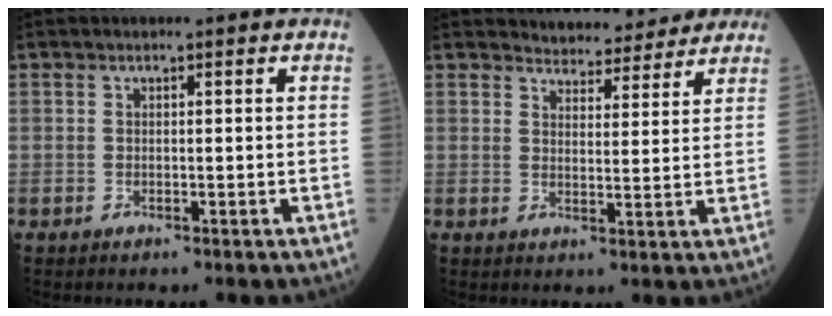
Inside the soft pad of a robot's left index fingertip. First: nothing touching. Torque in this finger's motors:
{"motor_torque": [0.77, -0.87, 0.08, 0.00]}